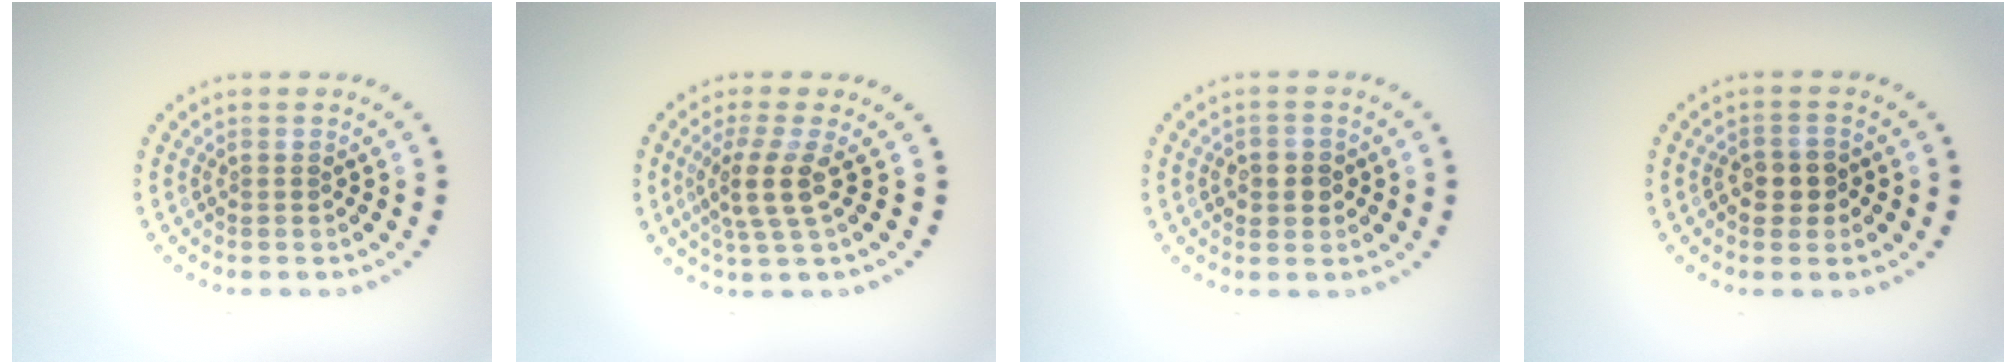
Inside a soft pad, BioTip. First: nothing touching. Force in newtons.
{"total": 3.4, "press": 2.7, "slide": 2.0}
{"total": 2.3, "press": 2.3, "slide": 0.4}
{"total": 2.5, "press": 2.4, "slide": 0.6}